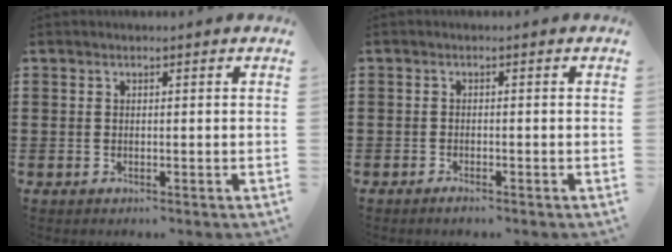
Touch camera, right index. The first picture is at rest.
{"total": 0.9, "force": [-0.9, 0.1, 0.3], "torque": [-0.010, -0.005, -0.016]}